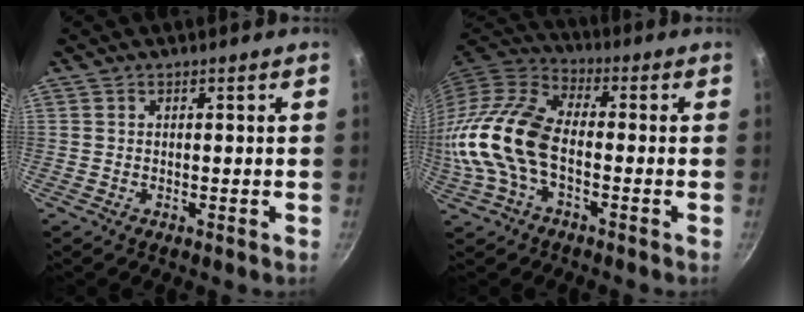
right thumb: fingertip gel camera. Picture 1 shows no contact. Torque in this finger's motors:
{"motor_torque": [-0.04, 1.73, 2.12, -0.64, 0.68]}